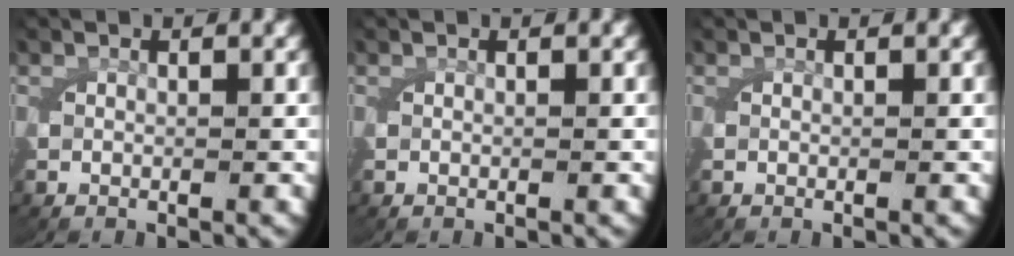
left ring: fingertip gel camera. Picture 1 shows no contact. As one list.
[{"total": 0.0}, {"total": 0.0}]